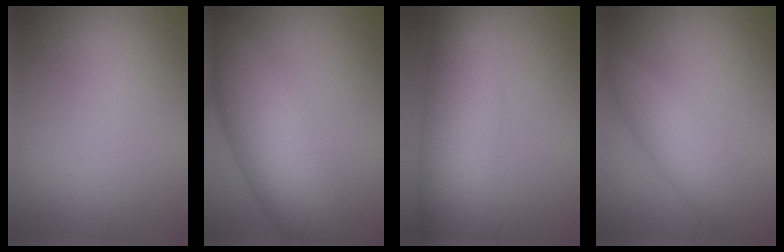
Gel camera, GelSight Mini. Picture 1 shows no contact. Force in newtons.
{"total": 8.0, "press": 8.0, "slide": 0.2}
{"total": 10.7, "press": 10.7, "slide": 0.3}
{"total": 2.4, "press": 2.4, "slide": 0.2}